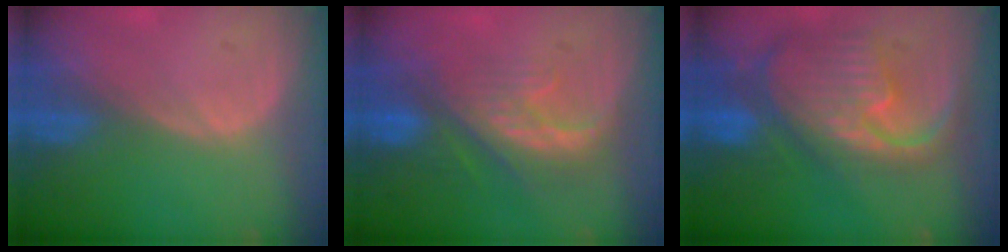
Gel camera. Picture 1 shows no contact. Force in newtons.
{"total": 8.2, "press": 7.4, "slide": 3.4}
{"total": 12.2, "press": 10.5, "slide": 6.2}